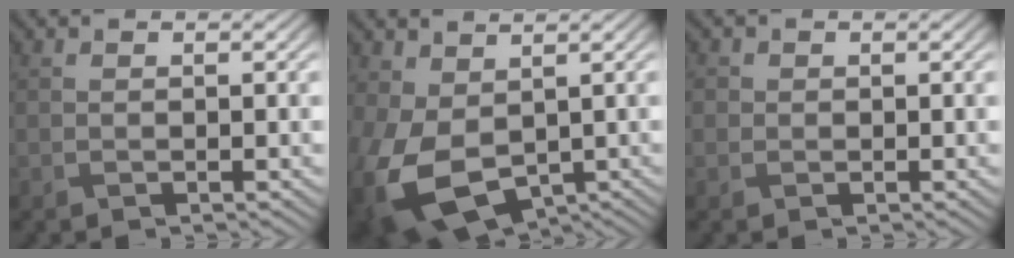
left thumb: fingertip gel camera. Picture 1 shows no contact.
{"total": 11.6, "force": [-1.3, 7.7, 8.6], "torque": [-0.229, -0.043, -0.001]}
{"total": 1.2, "force": [0.1, 1.1, 0.2], "torque": [0.000, -0.001, 0.001]}